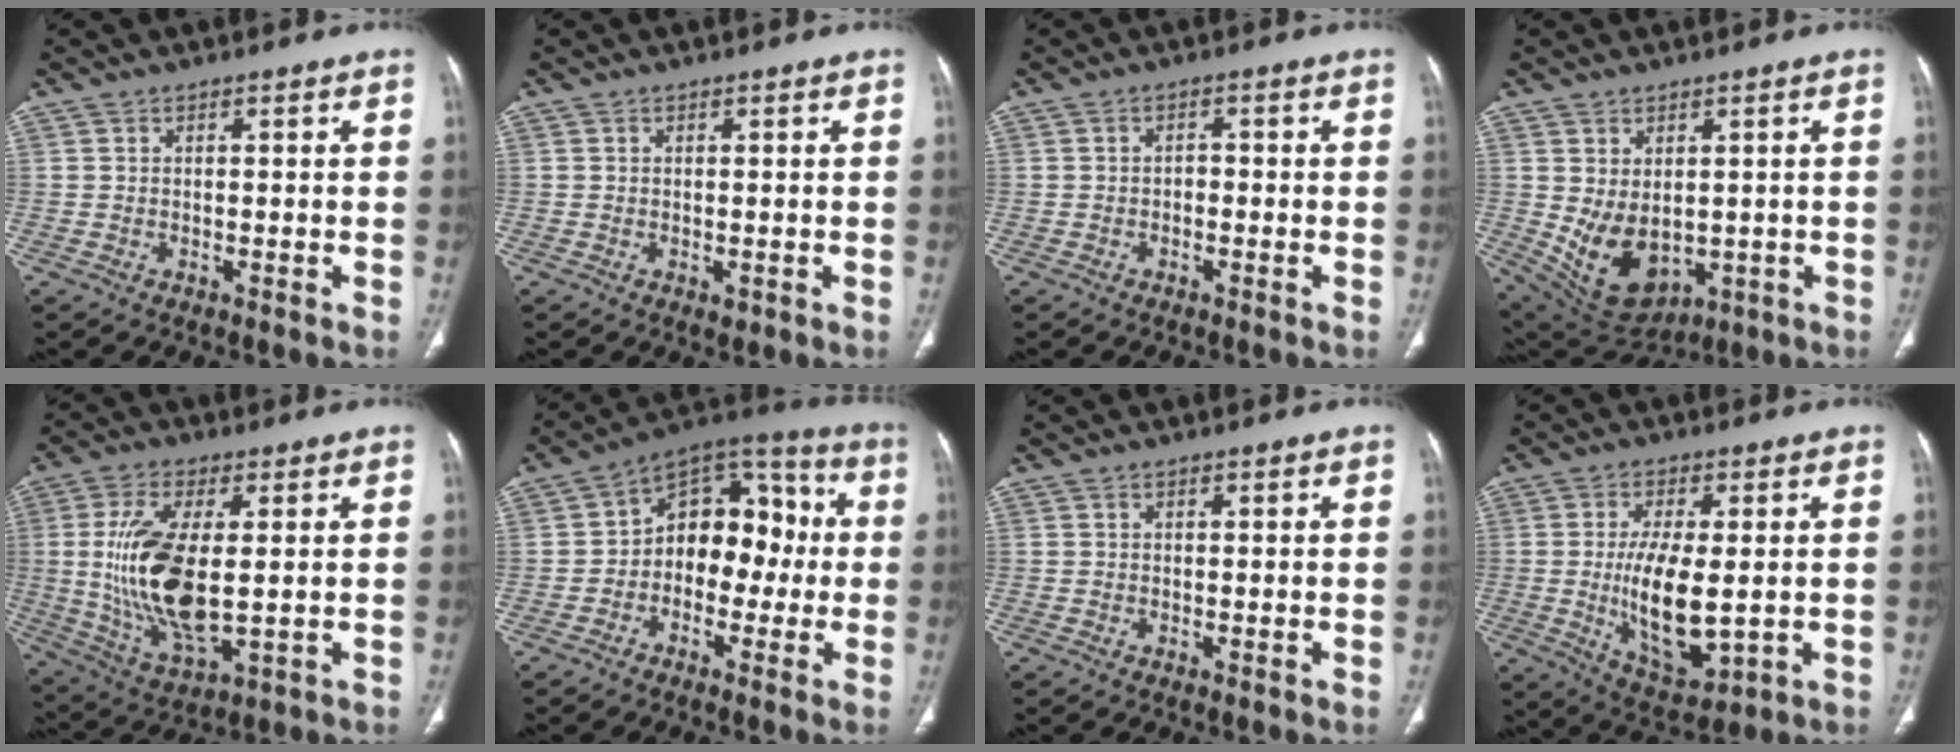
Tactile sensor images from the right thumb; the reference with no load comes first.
{"total": 0.9, "force": [-0.2, 0.5, 0.7], "torque": [-0.010, -0.004, 0.000]}
{"total": 1.3, "force": [-0.5, 0.9, 0.8], "torque": [-0.006, 0.005, -0.011]}
{"total": 11.2, "force": [-0.7, 7.6, 8.2], "torque": [-0.128, -0.011, 0.024]}
{"total": 16.8, "force": [0.6, 7.1, 15.2], "torque": [-0.312, -0.019, 0.024]}
{"total": 14.0, "force": [-0.8, 9.7, 10.0], "torque": [-0.095, 0.051, -0.030]}
{"total": 0.0}
{"total": 13.2, "force": [-0.7, 5.6, 11.9], "torque": [-0.205, -0.022, 0.001]}